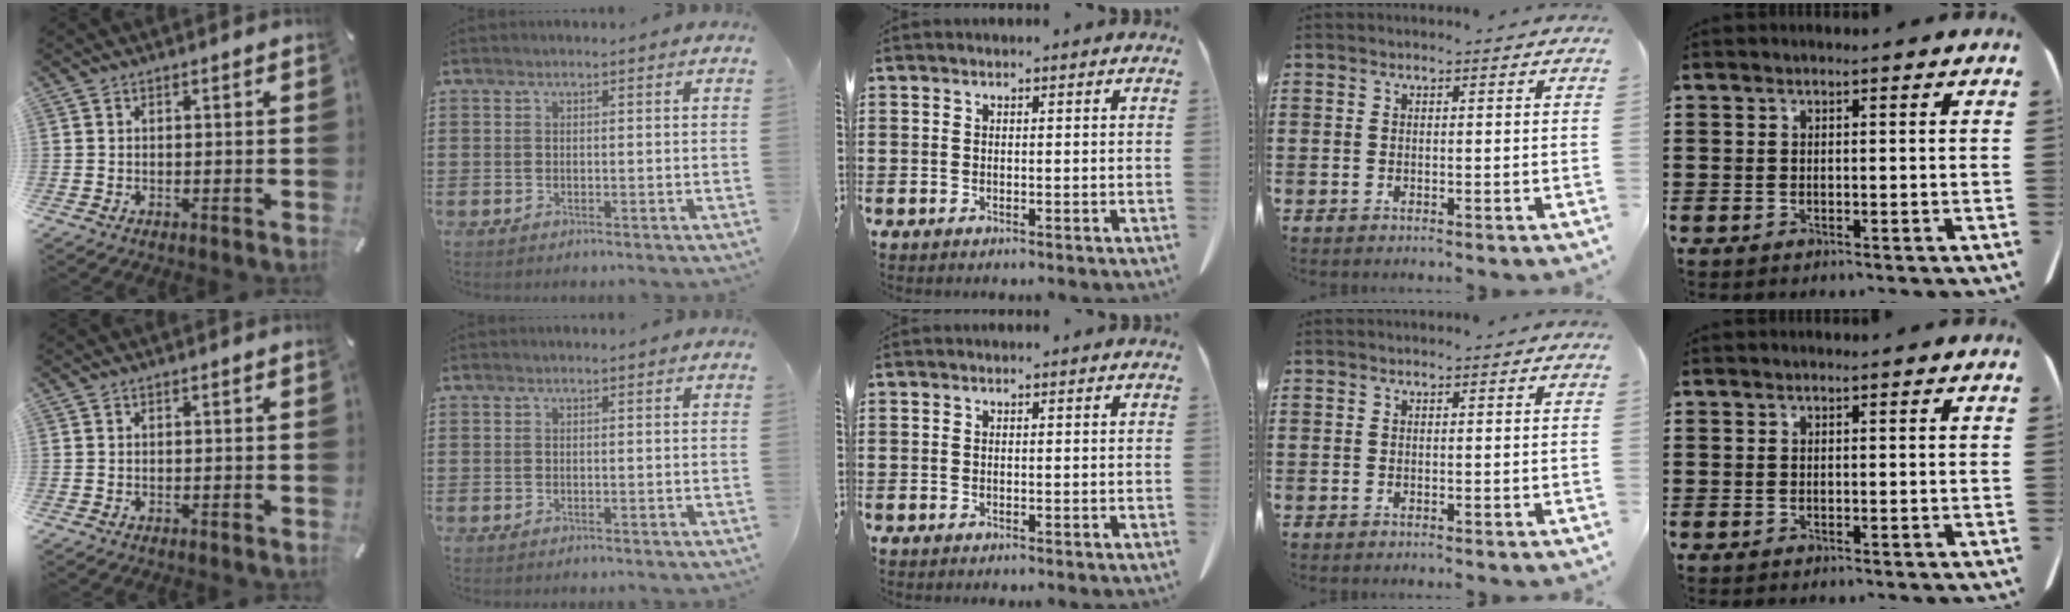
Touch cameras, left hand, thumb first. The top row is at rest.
{}